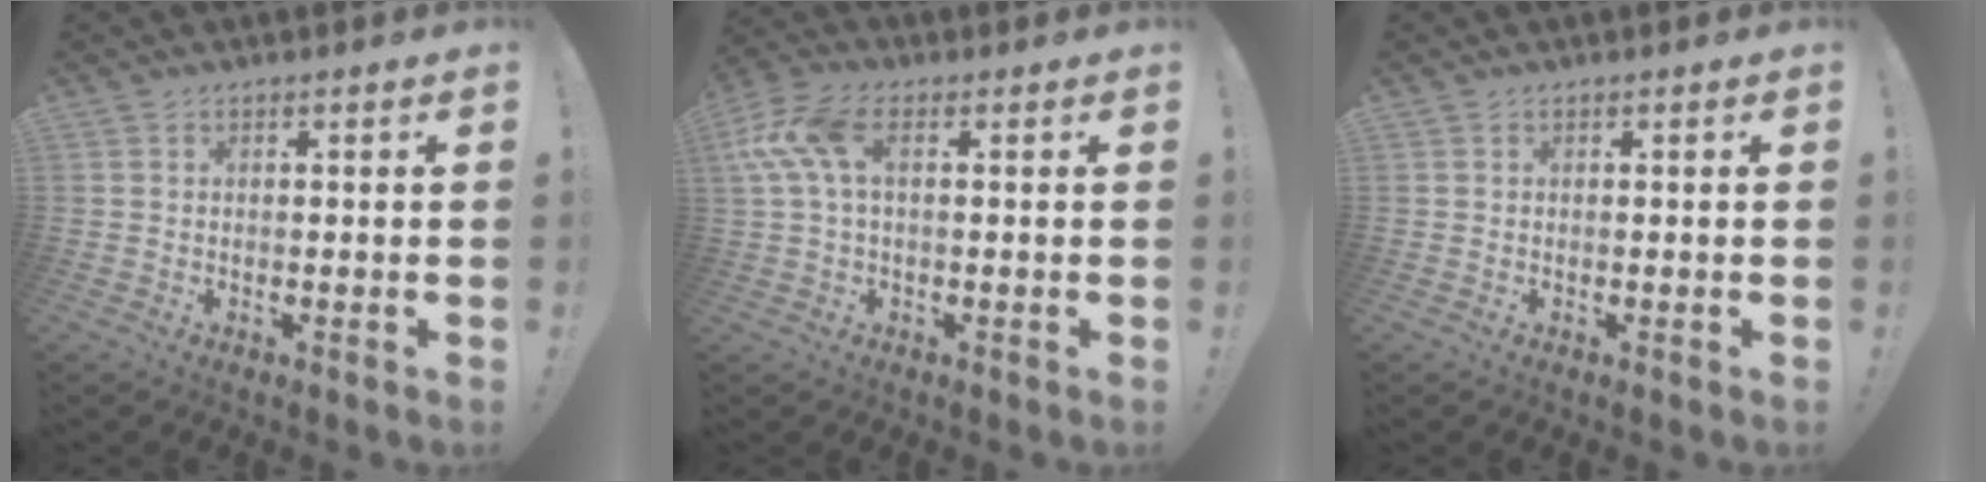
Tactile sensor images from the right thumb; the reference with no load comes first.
{"total": 10.7, "force": [2.0, 5.4, 9.0], "torque": [-0.194, 0.010, 0.044]}
{"total": 0.0}